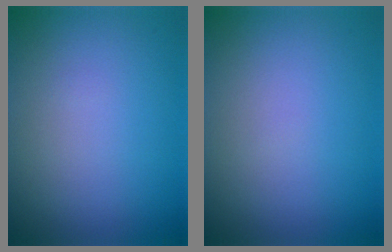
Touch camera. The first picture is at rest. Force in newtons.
{"total": 0.0}